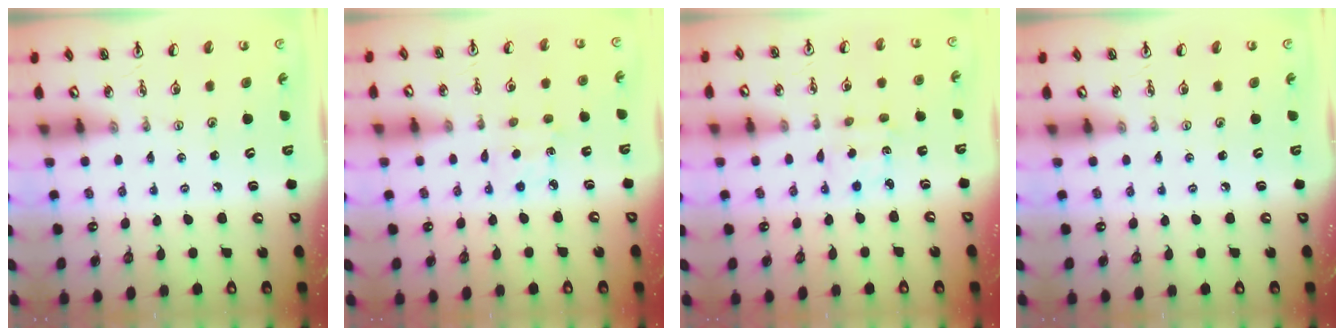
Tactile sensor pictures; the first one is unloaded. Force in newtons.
{"total": 3.4, "press": 3.4, "slide": 0.5}
{"total": 2.3, "press": 2.3, "slide": 0.4}
{"total": 0.0}